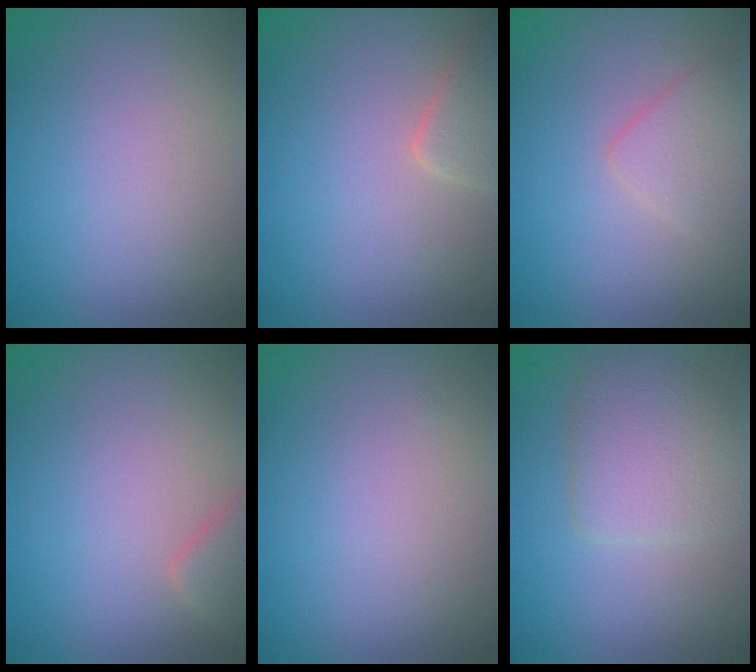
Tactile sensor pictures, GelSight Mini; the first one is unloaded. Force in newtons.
{"total": 2.3, "press": 2.3, "slide": 0.1}
{"total": 2.3, "press": 2.3, "slide": 0.1}
{"total": 2.0, "press": 2.0, "slide": 0.2}
{"total": 0.0}
{"total": 3.5, "press": 3.5, "slide": 0.2}